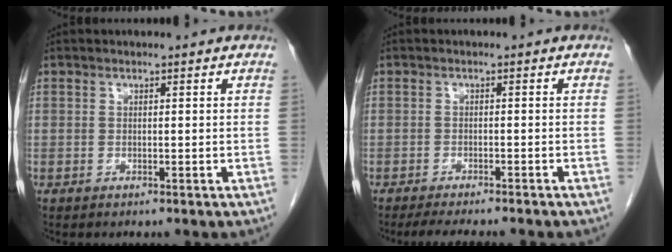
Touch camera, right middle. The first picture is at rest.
{"total": 8.1, "force": [-6.9, 1.1, 4.1], "torque": [-0.051, -0.009, -0.096]}